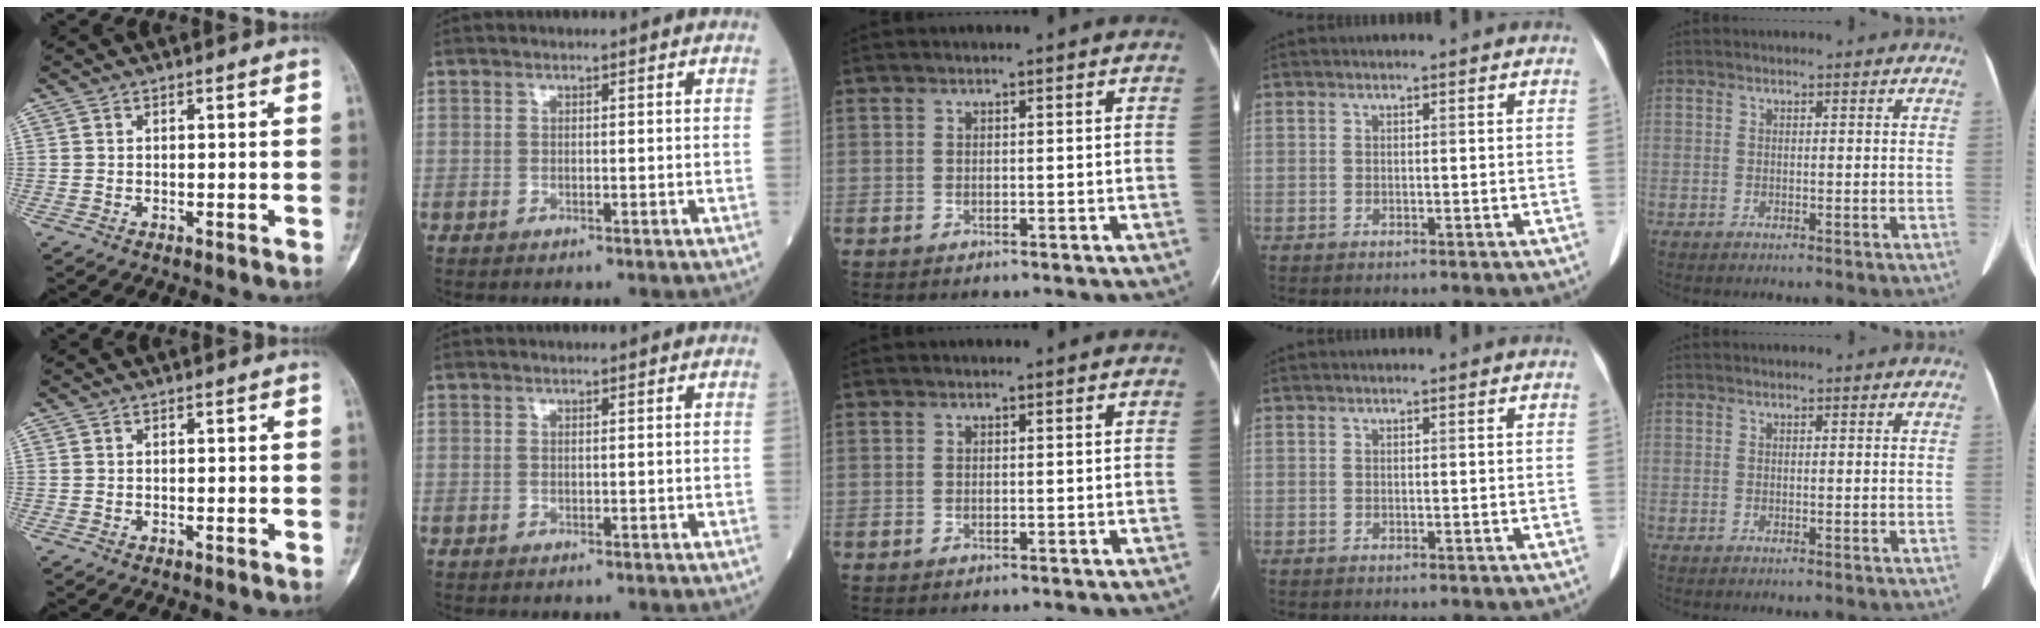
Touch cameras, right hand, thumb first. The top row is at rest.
{}